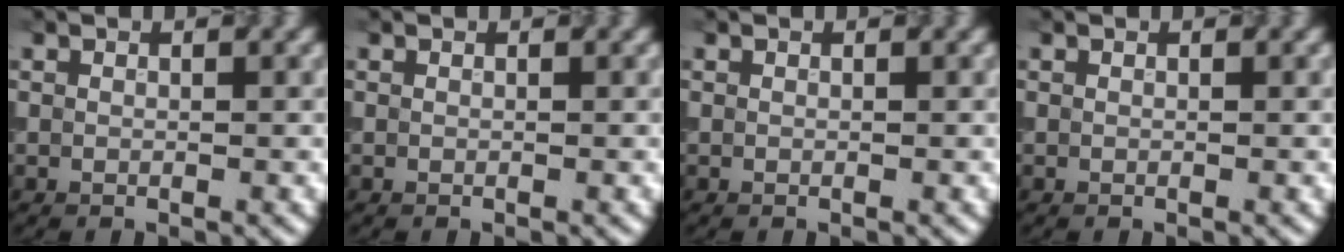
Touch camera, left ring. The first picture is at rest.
{"total": 0.0}
{"total": 0.0}
{"total": 0.0}